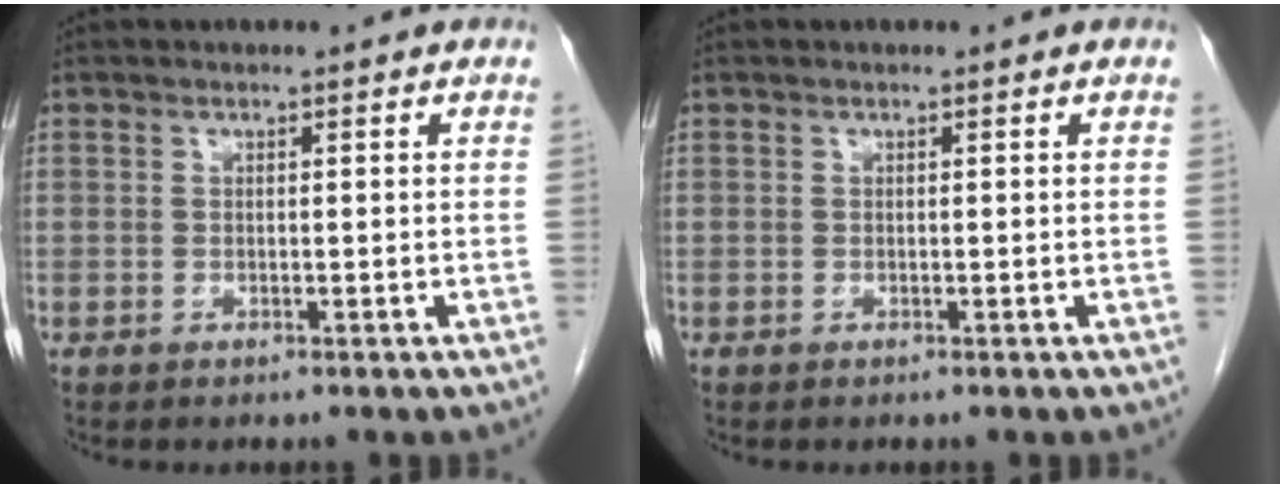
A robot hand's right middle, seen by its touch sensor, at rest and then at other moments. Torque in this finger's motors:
{"motor_torque": [-0.20, 0.00, 0.01, -0.01]}